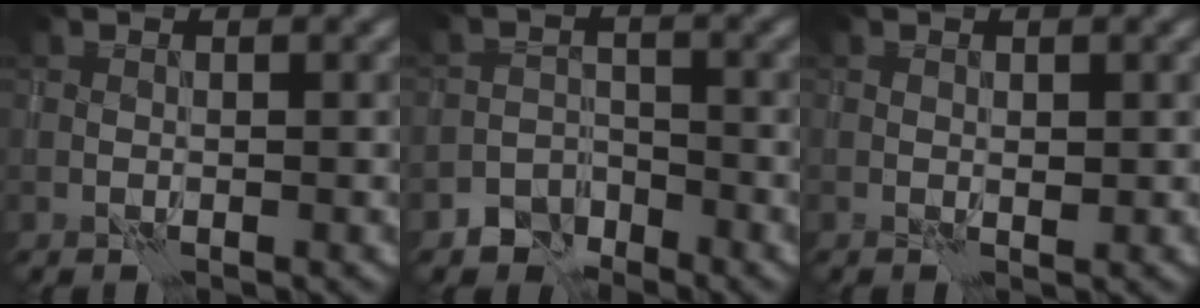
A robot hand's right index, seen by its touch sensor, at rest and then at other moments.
{"total": 3.1, "force": [-2.6, 1.7, 0.2], "torque": [0.005, 0.002, -0.056]}
{"total": 0.8, "force": [0.2, 0.5, 0.5], "torque": [-0.003, -0.002, 0.005]}